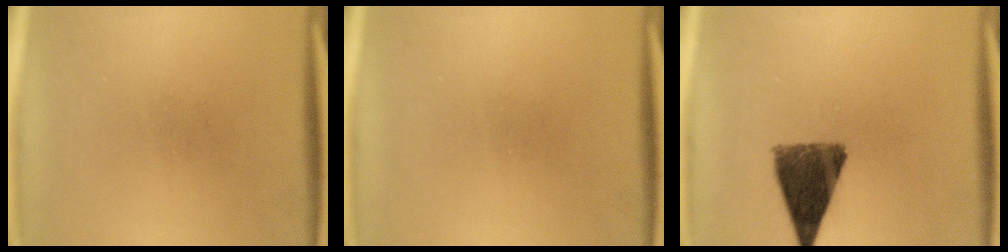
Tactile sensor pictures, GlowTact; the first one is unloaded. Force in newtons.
{"total": 0.0}
{"total": 10.4}